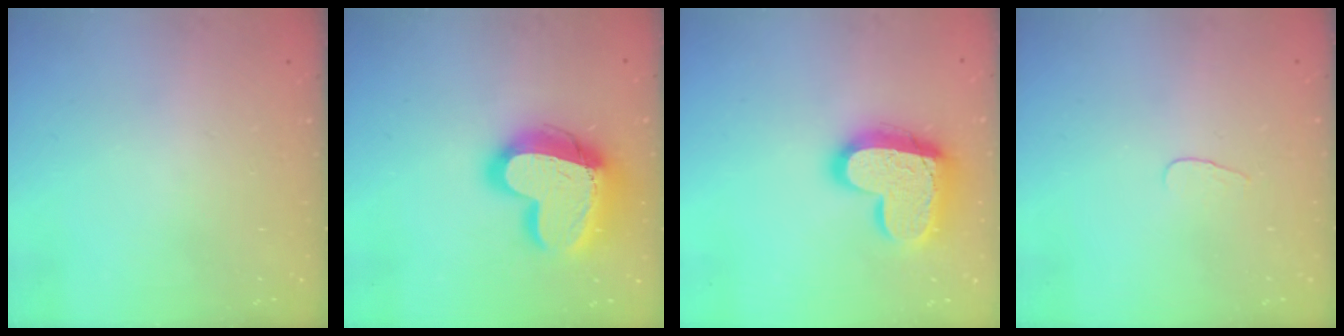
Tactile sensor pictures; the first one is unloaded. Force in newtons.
{"total": 21.0, "press": 20.9, "slide": 1.9}
{"total": 18.4, "press": 18.3, "slide": 1.7}
{"total": 2.8, "press": 2.8, "slide": 0.3}